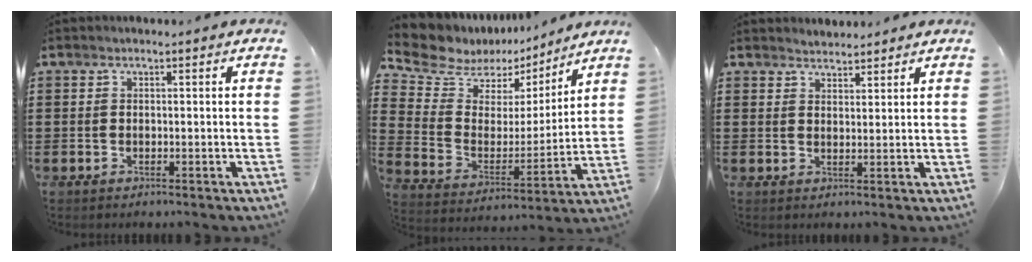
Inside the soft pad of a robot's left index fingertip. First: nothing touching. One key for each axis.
{"total": 7.1, "fx": 5.8, "fy": 4.0, "fz": 0.4, "tx": -0.056, "ty": -0.043, "tz": 0.103}
{"total": 2.1, "fx": 2.1, "fy": 0.3, "fz": -0.3, "tx": 0.000, "ty": 0.000, "tz": 0.041}